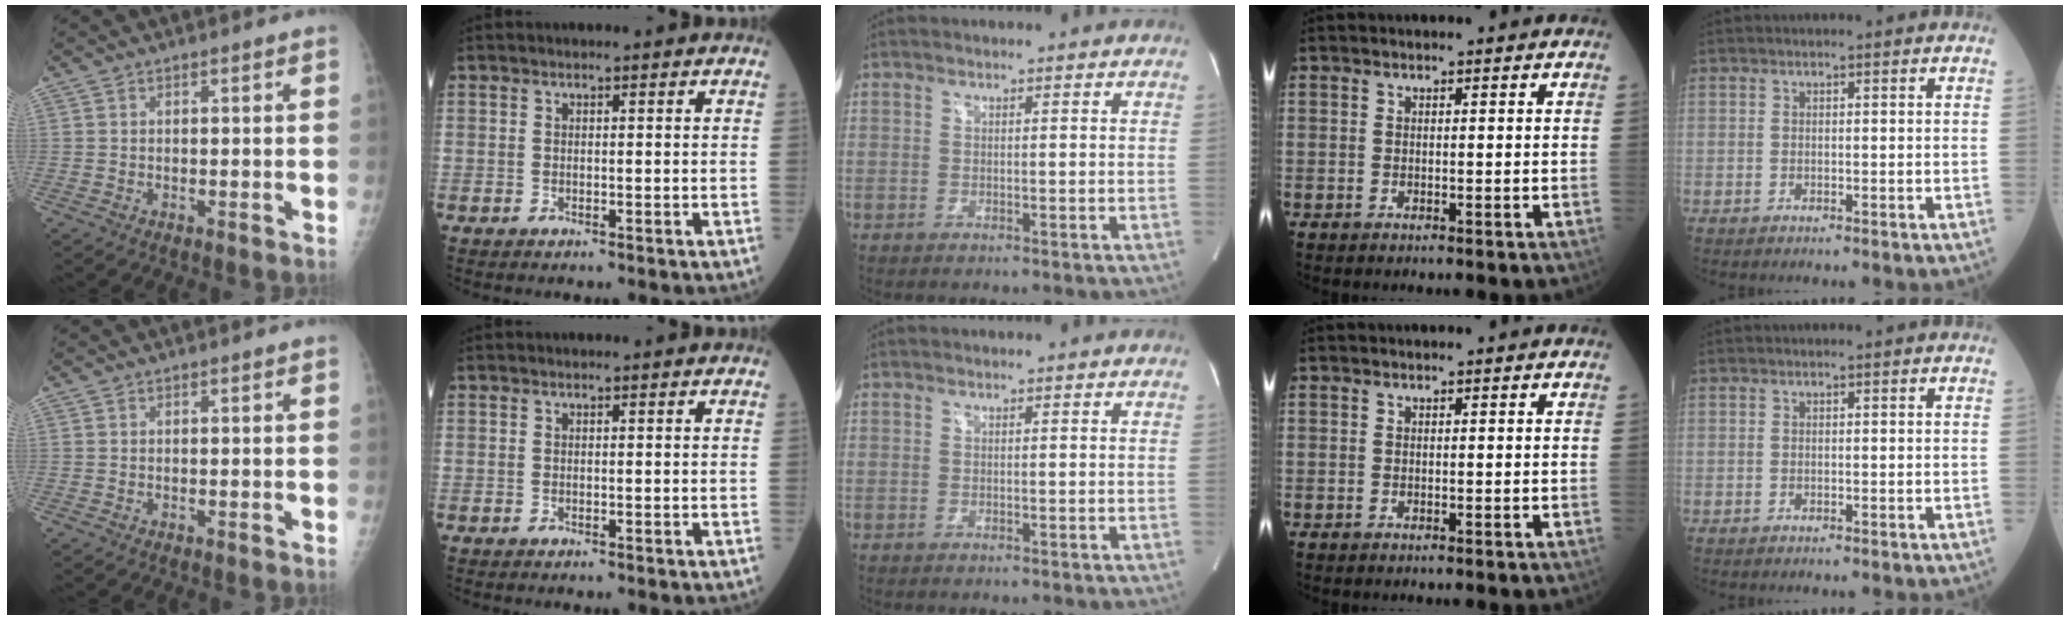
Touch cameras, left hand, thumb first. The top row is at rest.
{}